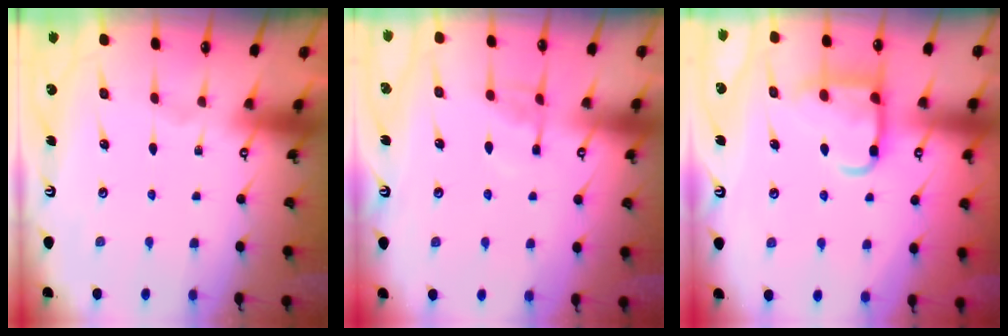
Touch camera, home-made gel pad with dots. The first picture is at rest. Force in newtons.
{"total": 6.4, "press": 6.3, "slide": 0.6}
{"total": 11.7, "press": 11.6, "slide": 1.5}